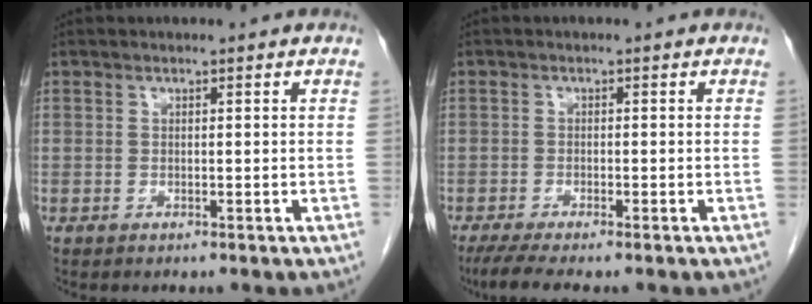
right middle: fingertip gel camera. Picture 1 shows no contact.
{"total": 5.1, "force": [-3.9, 0.5, 3.2], "torque": [-0.055, -0.013, -0.064]}